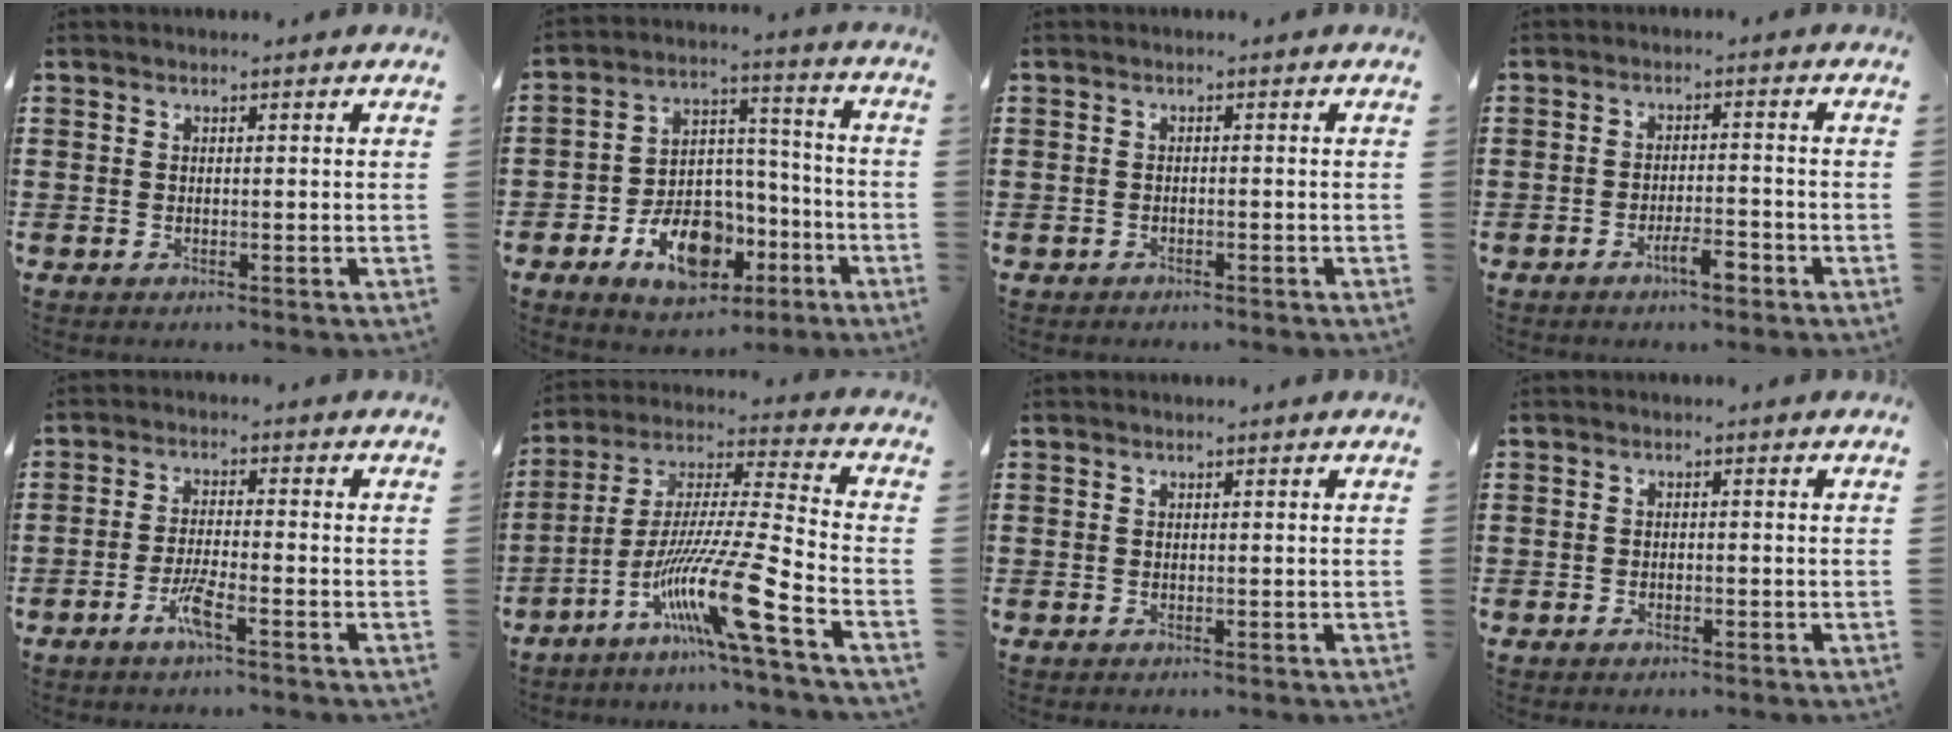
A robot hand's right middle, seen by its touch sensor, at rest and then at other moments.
{"total": 11.2, "force": [-5.7, 7.0, 6.6], "torque": [-0.122, 0.026, -0.098]}
{"total": 0.7, "force": [-0.7, 0.3, -0.1], "torque": [-0.001, 0.000, -0.014]}
{"total": 4.0, "force": [-2.8, 1.0, 2.6], "torque": [-0.041, 0.008, -0.052]}
{"total": 3.9, "force": [-2.3, 0.3, 3.2], "torque": [-0.068, -0.003, -0.044]}
{"total": 14.4, "force": [-8.7, -0.3, 11.5], "torque": [-0.237, -0.019, -0.173]}
{"total": 0.0}
{"total": 0.8, "force": [-0.6, 0.4, 0.2], "torque": [-0.006, 0.000, -0.012]}